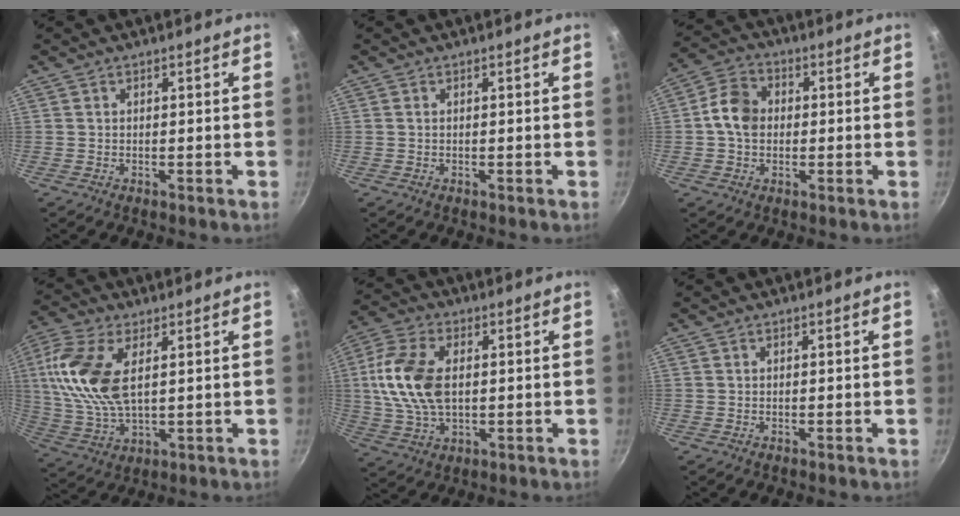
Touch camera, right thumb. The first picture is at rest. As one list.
[{"total": 0.0}, {"total": 7.8, "force": [0.1, 6.1, 4.9], "torque": [-0.071, 0.018, -0.012]}, {"total": 14.4, "force": [3.5, 7.3, 11.9], "torque": [-0.240, -0.004, 0.070]}, {"total": 13.8, "force": [1.4, 8.2, 11.0], "torque": [-0.216, 0.007, 0.022]}, {"total": 0.0}]